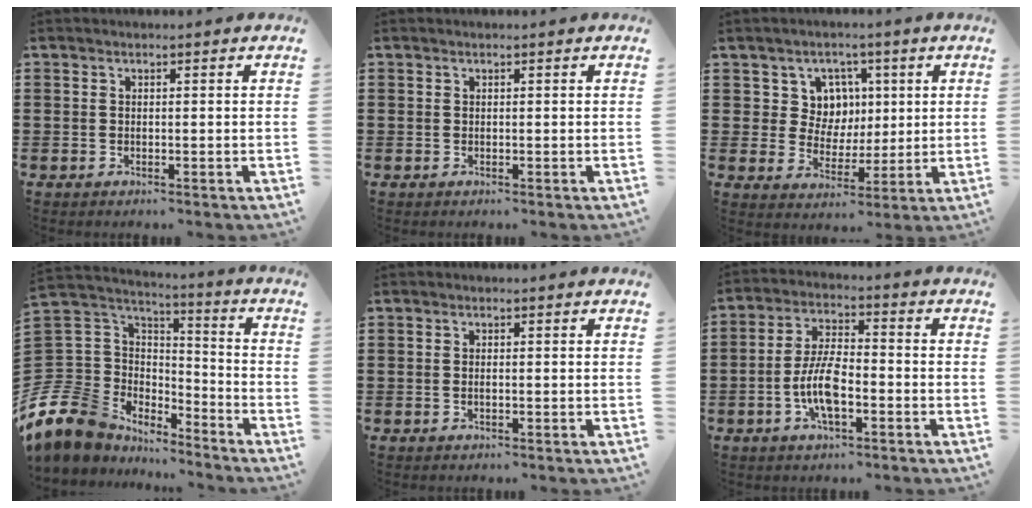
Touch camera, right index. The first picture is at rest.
{"total": 0.0}
{"total": 6.7, "force": [1.8, 6.1, 2.2], "torque": [-0.066, 0.015, 0.032]}
{"total": 11.1, "force": [-7.5, 7.8, 2.4], "torque": [-0.105, -0.001, -0.145]}
{"total": 0.6, "force": [-0.2, 0.1, 0.6], "torque": [-0.011, -0.004, -0.002]}
{"total": 8.0, "force": [-2.5, 2.9, 7.0], "torque": [-0.165, -0.008, -0.056]}